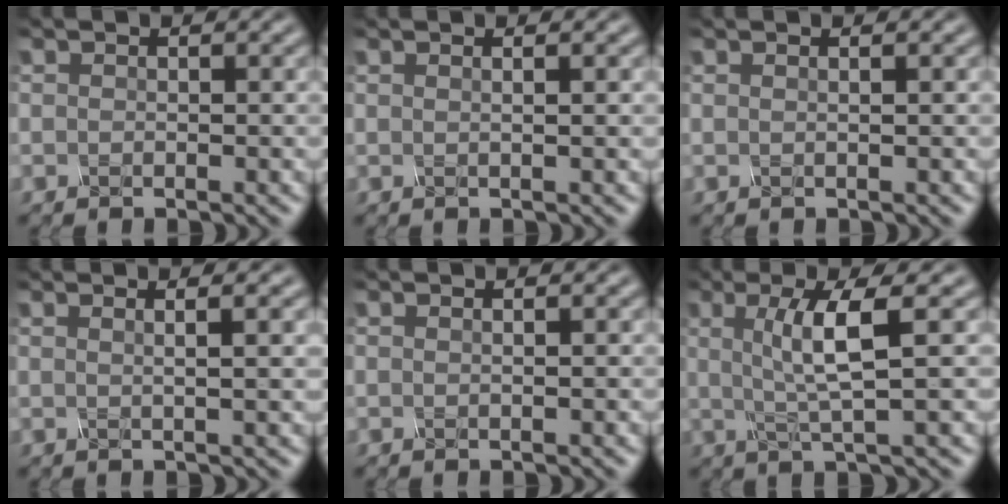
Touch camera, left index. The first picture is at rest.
{"total": 2.0, "force": [0.8, 0.9, 1.6], "torque": [-0.007, 0.000, -0.010]}
{"total": 1.4, "force": [0.6, 0.6, 1.1], "torque": [-0.003, -0.001, -0.005]}
{"total": 4.3, "force": [1.7, 1.8, 3.5], "torque": [-0.024, 0.024, -0.013]}
{"total": 1.1, "force": [0.5, 0.5, 0.8], "torque": [-0.004, -0.001, -0.003]}
{"total": 4.9, "force": [1.0, 0.7, 4.7], "torque": [-0.085, 0.002, 0.021]}